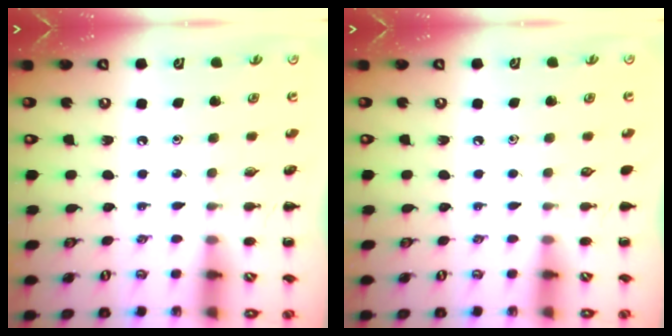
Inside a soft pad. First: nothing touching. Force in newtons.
{"total": 0.0}